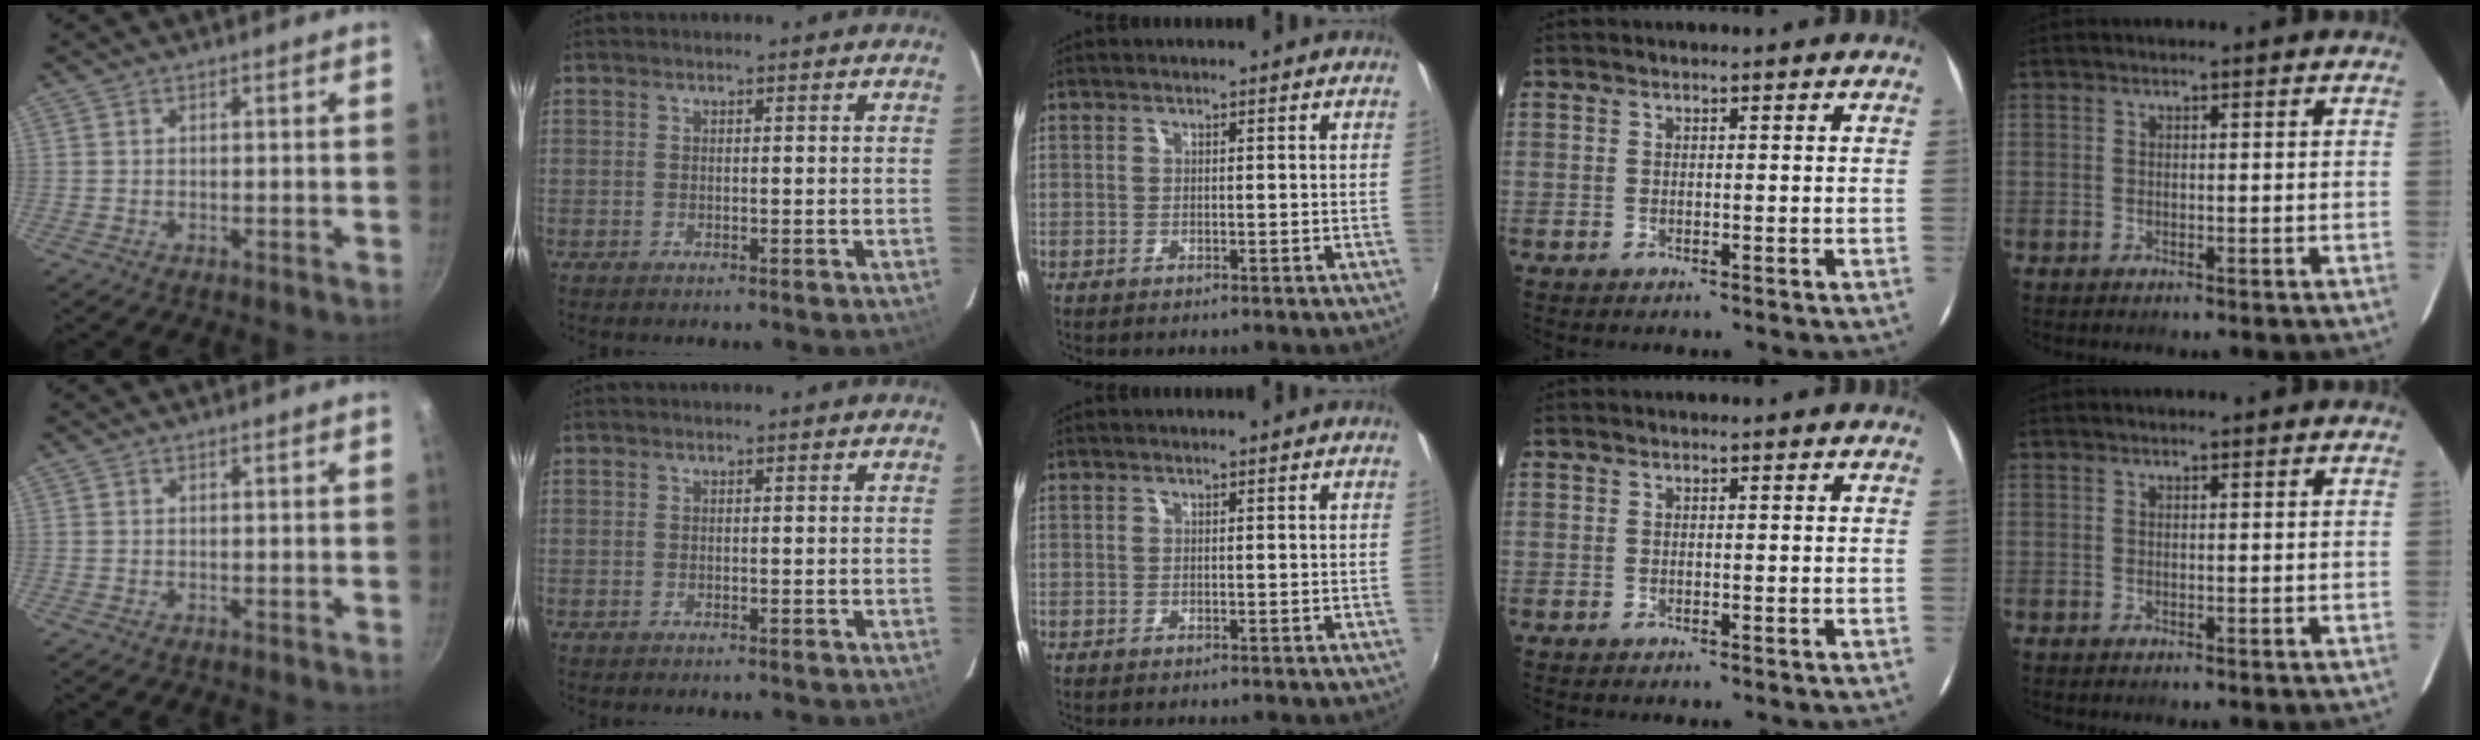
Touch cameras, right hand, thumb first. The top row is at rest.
{}